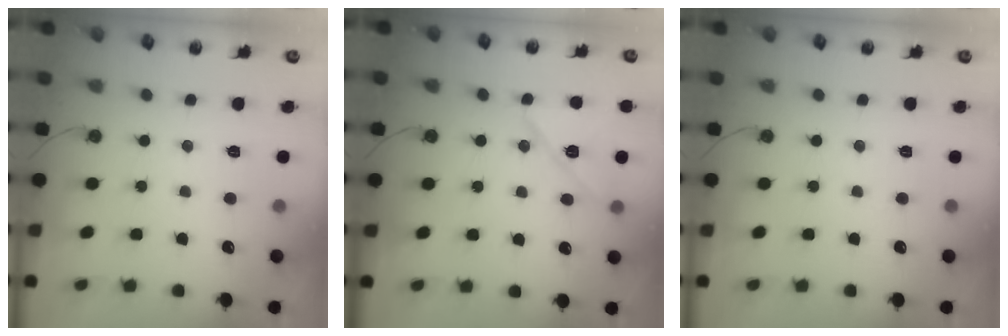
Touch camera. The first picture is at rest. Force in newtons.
{"total": 11.4, "press": 11.4, "slide": 0.8}
{"total": 0.0}